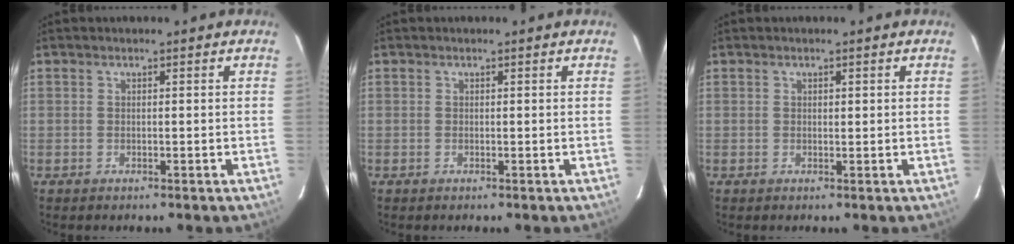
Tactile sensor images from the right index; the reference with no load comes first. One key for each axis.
{"total": 0.0}
{"total": 0.6, "fx": 0.2, "fy": 0.3, "fz": 0.5, "tx": -0.008, "ty": 0.000, "tz": 0.004}